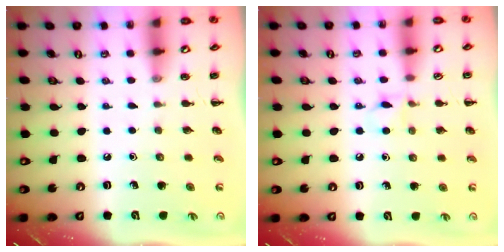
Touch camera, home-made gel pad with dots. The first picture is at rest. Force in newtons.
{"total": 4.5, "press": 4.3, "slide": 1.5}